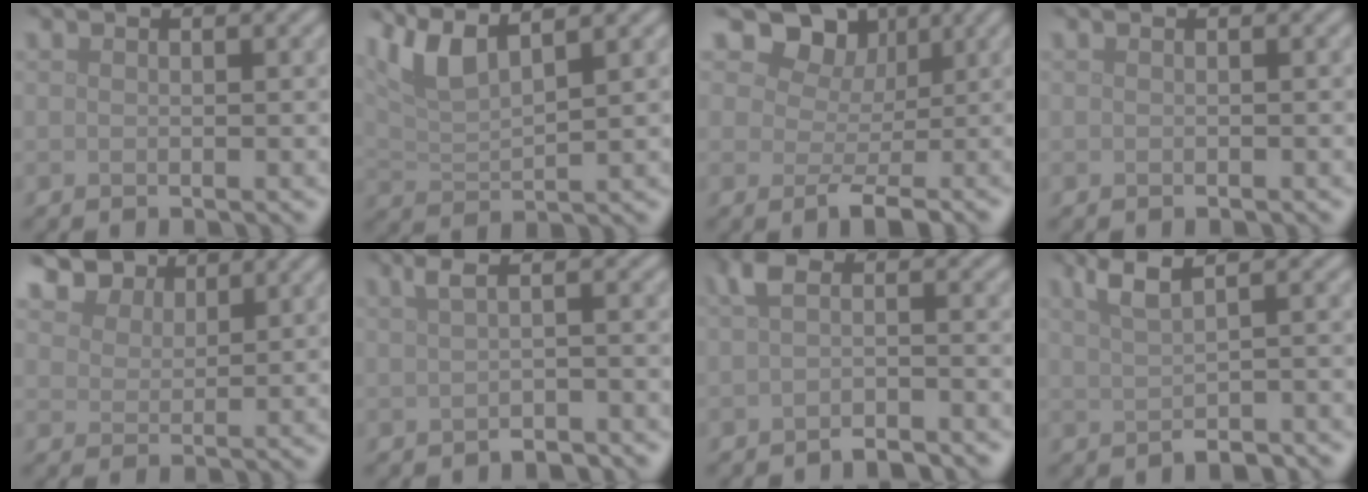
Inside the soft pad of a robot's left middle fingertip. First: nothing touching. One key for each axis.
{"total": 5.2, "fx": 3.8, "fy": 1.3, "fz": 3.3, "tx": -0.071, "ty": 0.014, "tz": 0.072}
{"total": 5.8, "fx": 2.2, "fy": 4.2, "fz": 3.3, "tx": -0.033, "ty": -0.008, "tz": 0.020}
{"total": 0.0}
{"total": 5.3, "fx": 4.3, "fy": 2.6, "fz": 1.8, "tx": -0.055, "ty": -0.008, "tz": 0.084}
{"total": 2.0, "fx": -0.6, "fy": 0.6, "fz": 1.8, "tx": -0.032, "ty": -0.003, "tz": -0.010}
{"total": 3.1, "fx": -1.8, "fy": 1.3, "fz": 2.1, "tx": -0.033, "ty": -0.004, "tz": -0.038}
{"total": 3.0, "fx": 0.6, "fy": 1.2, "fz": 2.7, "tx": -0.045, "ty": 0.000, "tz": 0.012}